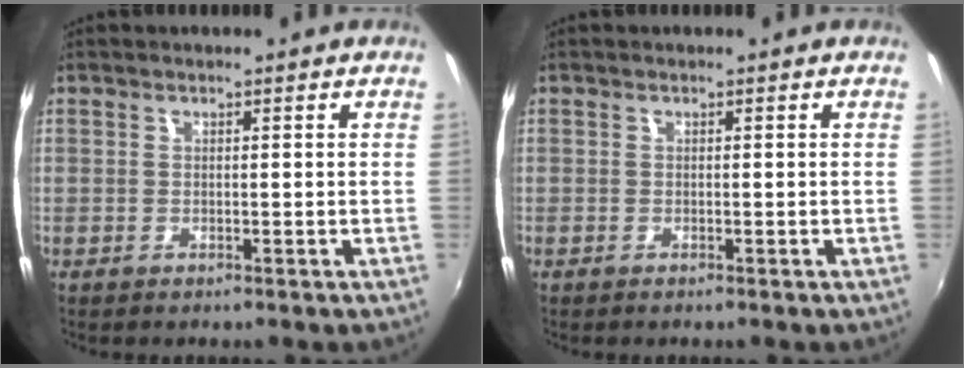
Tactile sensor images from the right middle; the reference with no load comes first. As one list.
[{"total": 0.0}]